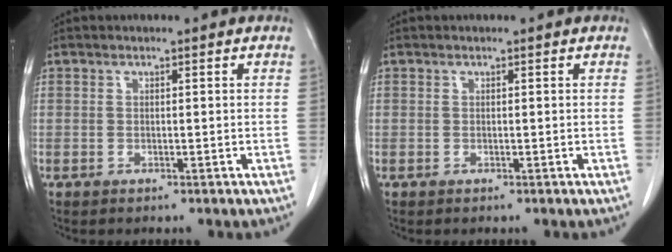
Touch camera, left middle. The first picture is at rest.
{"total": 0.0}